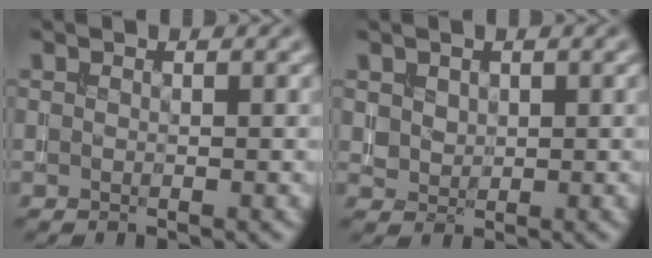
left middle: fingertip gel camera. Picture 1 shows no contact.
{"total": 1.3, "force": [0.7, 1.0, 0.3], "torque": [-0.009, 0.000, 0.019]}